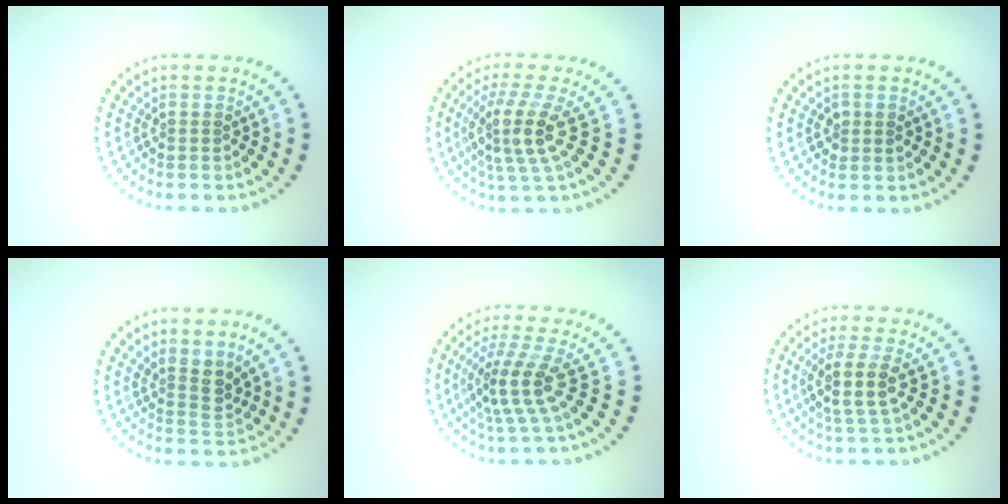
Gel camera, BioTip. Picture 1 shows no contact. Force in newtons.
{"total": 4.2, "press": 3.2, "slide": 2.8}
{"total": 1.3, "press": 1.3, "slide": 0.1}
{"total": 2.4, "press": 1.9, "slide": 1.5}
{"total": 3.9, "press": 2.7, "slide": 2.9}
{"total": 3.4, "press": 2.8, "slide": 2.0}